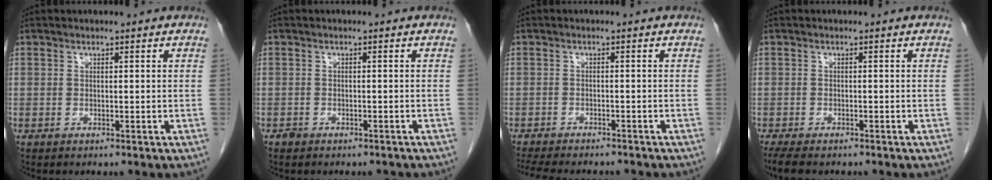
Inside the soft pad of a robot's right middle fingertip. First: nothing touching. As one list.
[{"total": 2.7, "force": [-2.4, 1.3, 0.6], "torque": [-0.011, 0.000, -0.031]}, {"total": 11.8, "force": [-10.5, 2.8, 4.7], "torque": [-0.087, -0.010, -0.141]}, {"total": 5.9, "force": [-4.9, 1.8, 2.9], "torque": [-0.049, -0.014, -0.075]}]